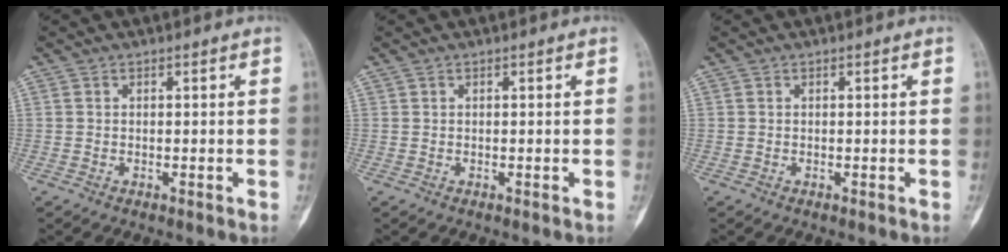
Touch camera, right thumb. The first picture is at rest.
{"total": 0.0}
{"total": 0.0}